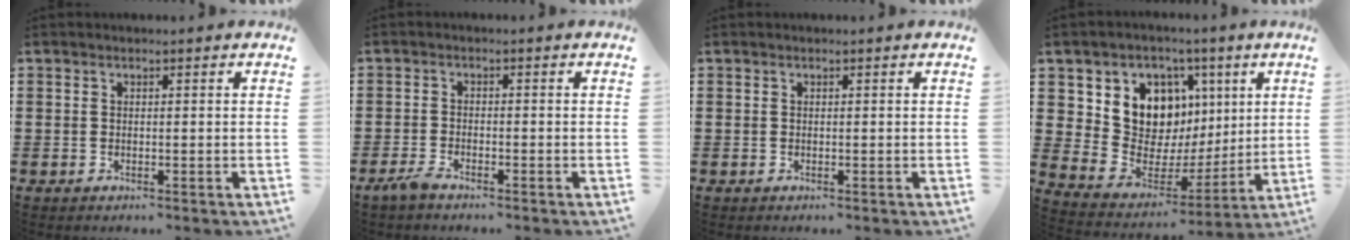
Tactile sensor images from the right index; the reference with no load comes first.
{"total": 2.1, "force": [-1.7, 0.4, 1.0], "torque": [-0.032, -0.003, -0.038]}
{"total": 0.0}
{"total": 10.6, "force": [4.6, 8.7, 3.9], "torque": [-0.108, -0.042, 0.091]}